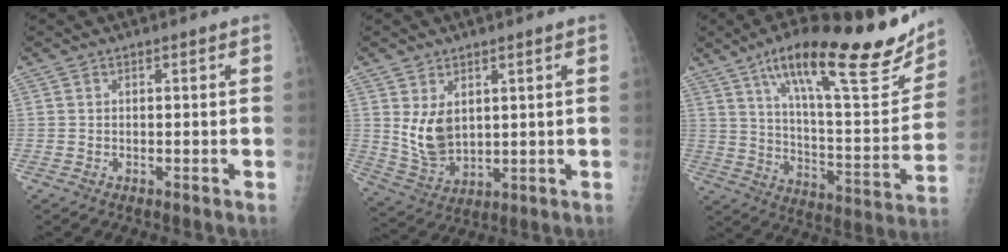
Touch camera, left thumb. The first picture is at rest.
{"total": 7.8, "force": [2.2, 5.2, 5.4], "torque": [-0.082, -0.022, 0.062]}
{"total": 27.4, "force": [17.5, 6.9, 19.9], "torque": [-0.264, -0.056, 0.275]}